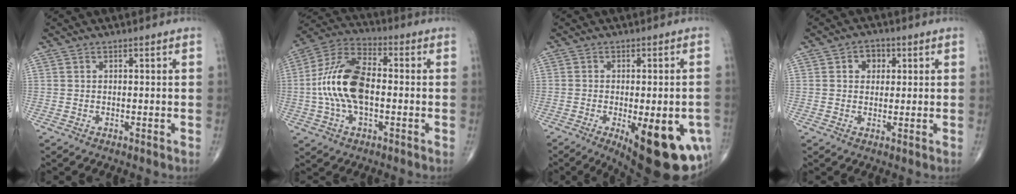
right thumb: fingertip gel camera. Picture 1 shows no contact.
{"total": 15.0, "force": [-0.9, 7.9, 12.8], "torque": [-0.258, 0.030, -0.025]}
{"total": 19.3, "force": [-7.1, 7.0, 16.6], "torque": [-0.158, -0.007, -0.076]}
{"total": 3.7, "force": [1.1, 3.0, 1.8], "torque": [-0.002, 0.001, 0.012]}